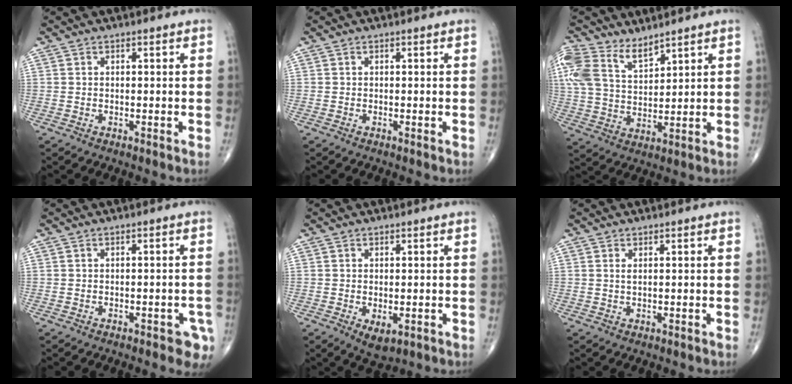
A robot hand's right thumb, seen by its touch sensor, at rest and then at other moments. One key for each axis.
{"total": 0.0}
{"total": 12.4, "fx": 8.1, "fy": 6.6, "fz": 6.8, "tx": -0.143, "ty": -0.021, "tz": 0.168}
{"total": 4.5, "fx": -2.3, "fy": 1.9, "fz": 3.3, "tx": -0.022, "ty": 0.005, "tz": -0.027}
{"total": 3.8, "fx": -1.0, "fy": 1.9, "fz": 3.1, "tx": -0.051, "ty": -0.009, "tz": -0.009}
{"total": 1.0, "fx": 0.4, "fy": 0.4, "fz": 0.9, "tx": -0.019, "ty": 0.001, "tz": 0.009}